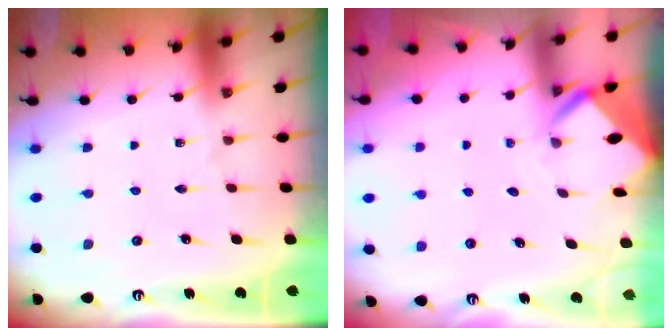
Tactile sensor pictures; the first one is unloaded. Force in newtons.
{"total": 3.2, "press": 3.2, "slide": 0.2}